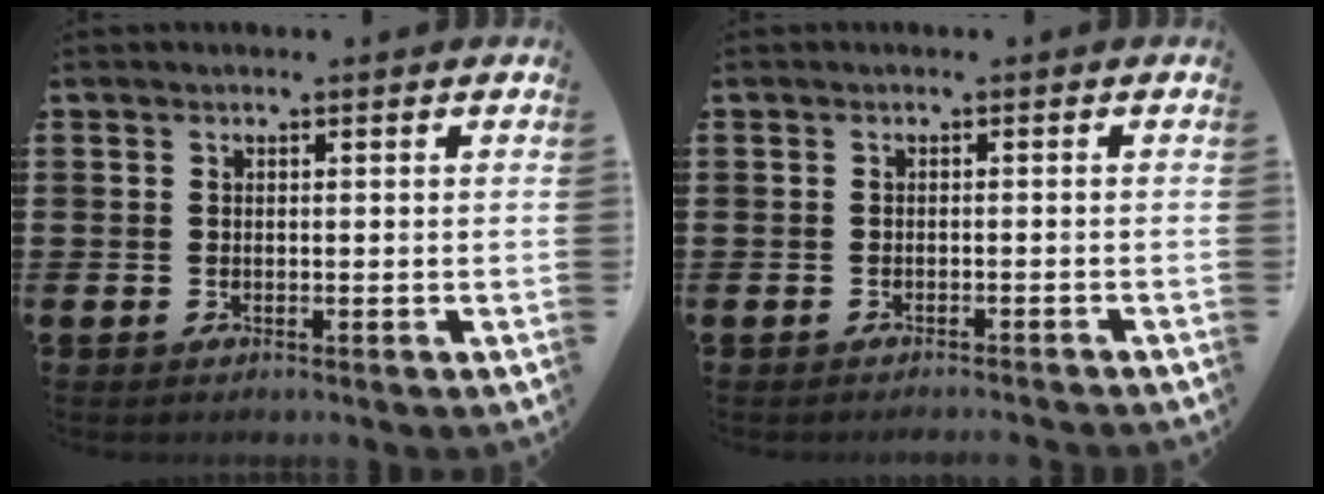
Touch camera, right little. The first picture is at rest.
{"total": 0.8, "force": [-0.8, -0.2, 0.0], "torque": [0.000, 0.001, -0.016]}